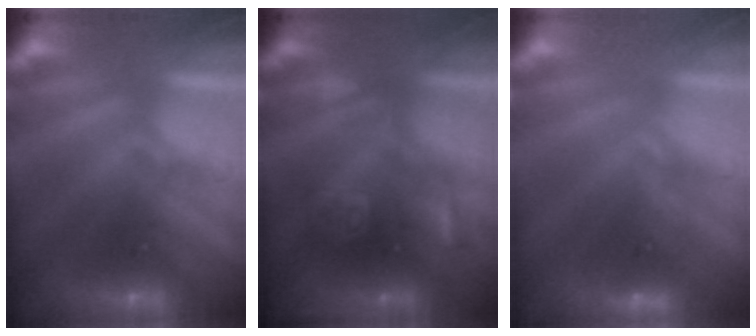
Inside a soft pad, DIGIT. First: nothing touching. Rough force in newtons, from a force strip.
{"total": 2.6}
{"total": 1.6}